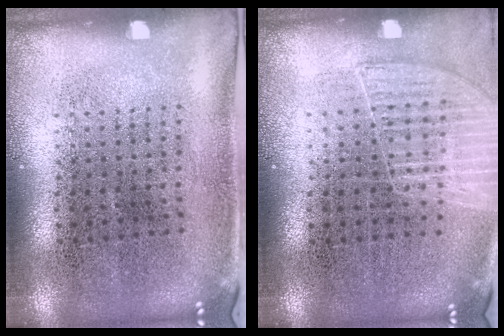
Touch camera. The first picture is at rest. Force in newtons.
{"total": 1.1, "press": 1.1, "slide": 0.1}